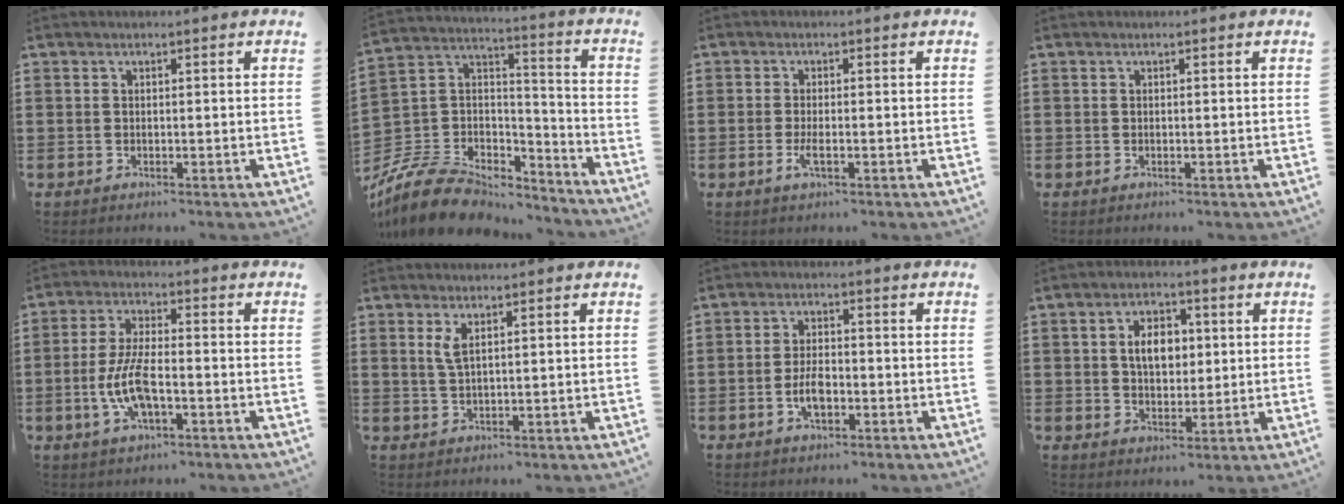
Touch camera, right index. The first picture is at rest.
{"total": 10.7, "force": [-8.8, 4.9, 3.6], "torque": [-0.099, 0.013, -0.177]}
{"total": 2.4, "force": [-0.9, 0.5, 2.2], "torque": [-0.051, -0.007, -0.020]}
{"total": 0.0}
{"total": 8.4, "force": [-2.4, 3.1, 7.5], "torque": [-0.165, -0.009, -0.047]}
{"total": 2.4, "force": [1.2, 0.7, 1.9], "torque": [-0.041, 0.004, 0.021]}
{"total": 4.3, "force": [-1.4, 2.0, 3.5], "torque": [-0.083, -0.001, -0.030]}
{"total": 5.5, "force": [0.9, 3.5, 4.2], "torque": [-0.076, 0.007, 0.008]}